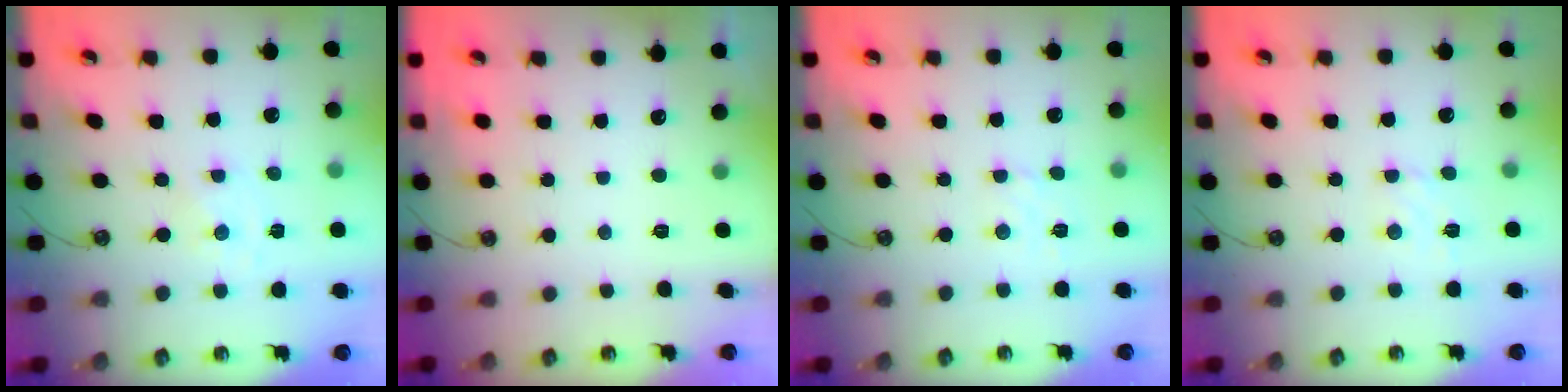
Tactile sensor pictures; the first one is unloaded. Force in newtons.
{"total": 0.0}
{"total": 1.5, "press": 1.4, "slide": 0.6}
{"total": 3.1, "press": 3.1, "slide": 0.5}